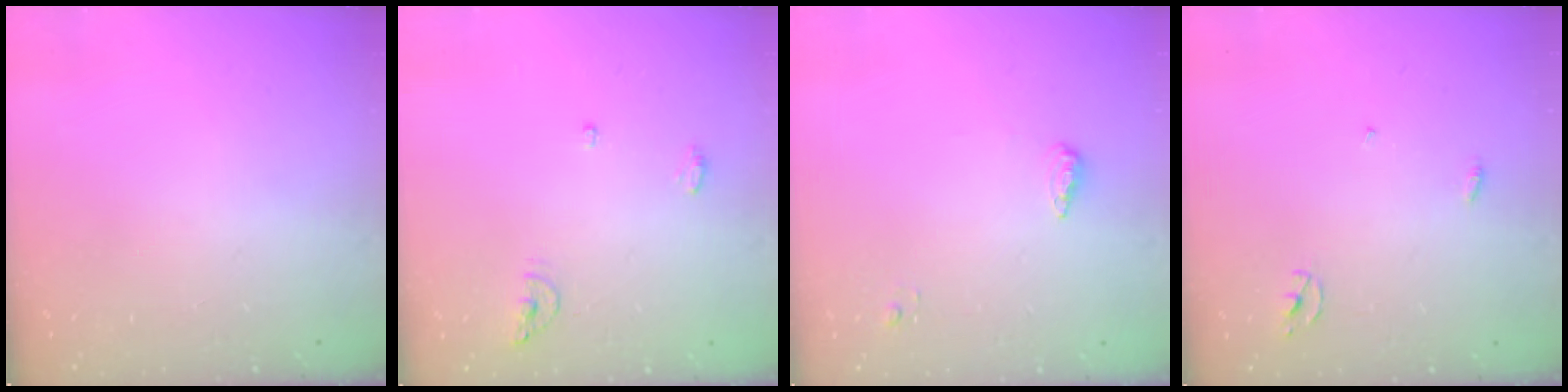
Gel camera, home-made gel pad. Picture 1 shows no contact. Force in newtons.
{"total": 5.9, "press": 5.6, "slide": 1.7}
{"total": 5.6, "press": 5.4, "slide": 1.2}
{"total": 2.3, "press": 2.3, "slide": 0.2}